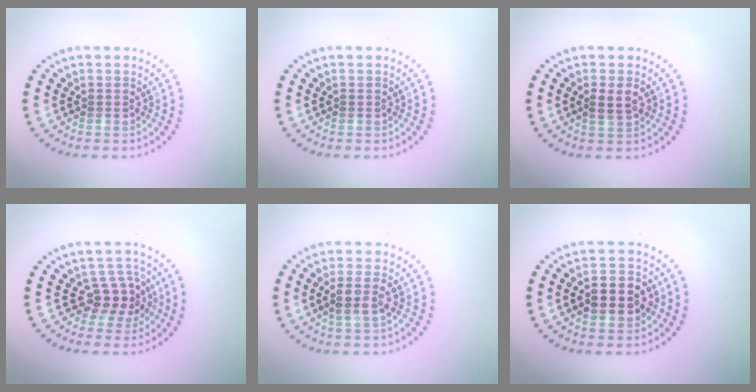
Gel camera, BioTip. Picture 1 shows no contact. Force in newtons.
{"total": 0.0}
{"total": 1.9, "press": 1.8, "slide": 0.5}
{"total": 3.1, "press": 2.8, "slide": 1.4}
{"total": 2.2, "press": 2.0, "slide": 0.8}
{"total": 4.4, "press": 4.3, "slide": 0.2}